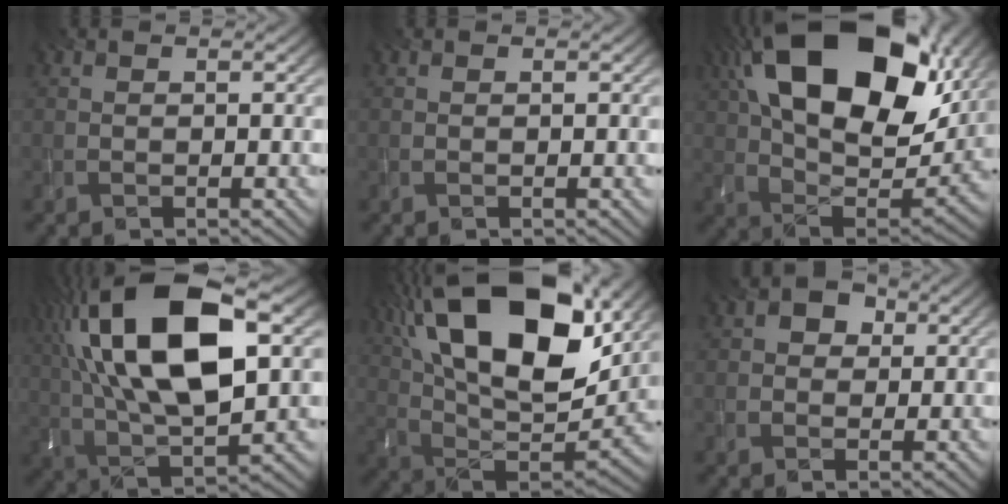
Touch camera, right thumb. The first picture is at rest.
{"total": 0.0}
{"total": 21.6, "force": [8.8, 12.2, 15.5], "torque": [-0.297, 0.031, 0.141]}
{"total": 20.0, "force": [6.2, 8.9, 16.8], "torque": [-0.344, 0.043, 0.094]}
{"total": 21.7, "force": [9.6, 10.5, 16.4], "torque": [-0.322, 0.046, 0.147]}
{"total": 3.1, "force": [0.6, 2.7, 1.5], "torque": [-0.023, 0.010, -0.003]}